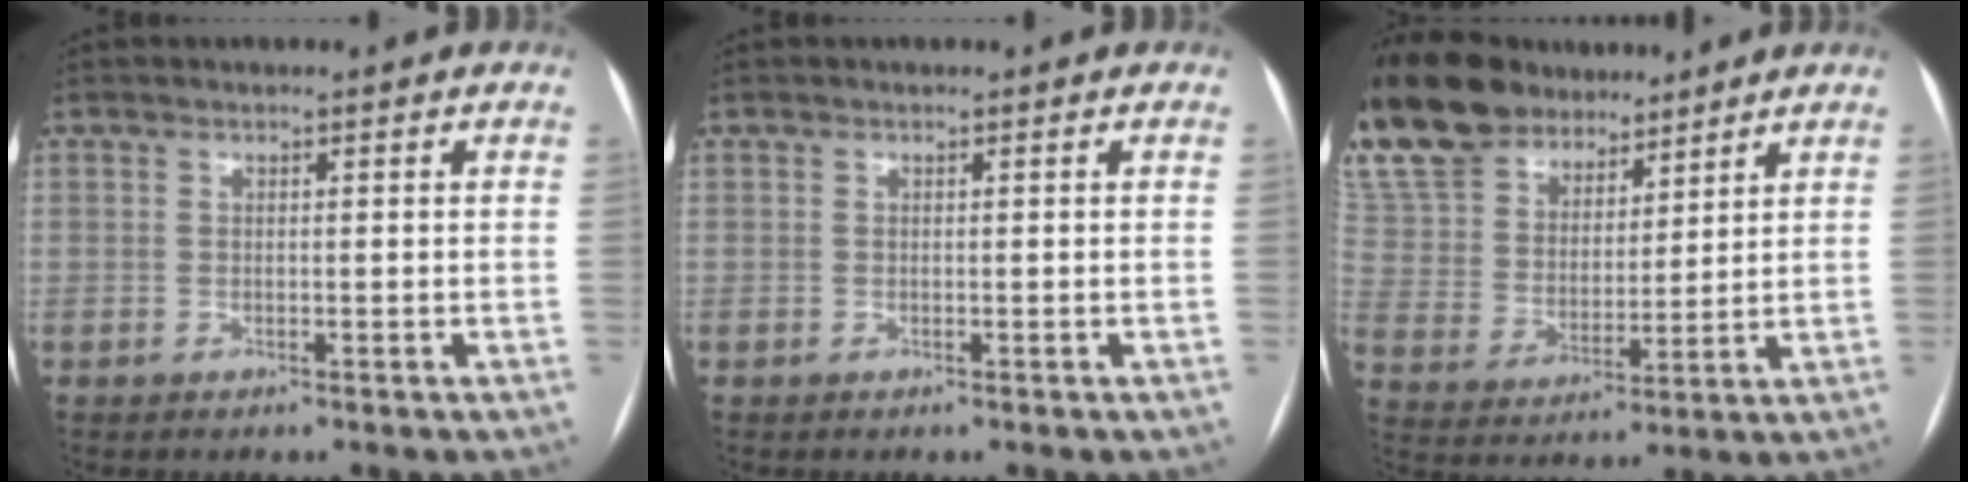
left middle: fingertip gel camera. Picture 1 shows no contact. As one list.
[{"total": 0.0}, {"total": 19.8, "force": [16.2, 9.1, 6.8], "torque": [-0.163, 0.039, 0.305]}]